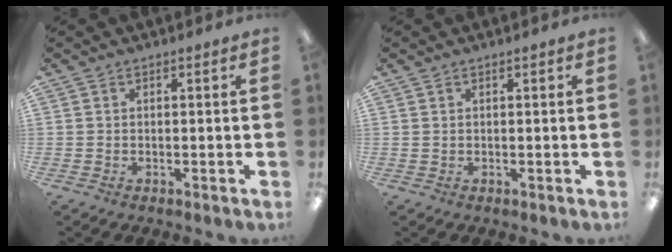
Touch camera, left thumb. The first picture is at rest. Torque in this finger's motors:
{"motor_torque": [-0.17, -0.06, 0.00, 0.25, 0.02]}